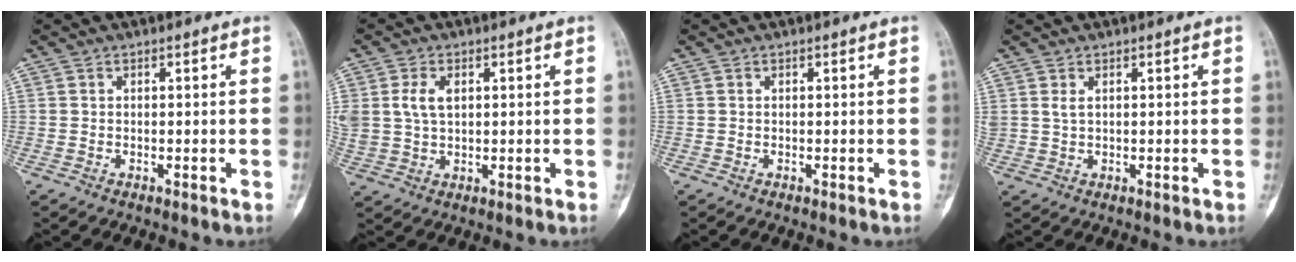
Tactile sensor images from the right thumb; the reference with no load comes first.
{"total": 6.2, "force": [1.7, 4.0, 4.5], "torque": [-0.095, 0.003, 0.038]}
{"total": 0.0}
{"total": 1.4, "force": [0.7, 0.7, 1.0], "torque": [-0.024, 0.001, 0.022]}